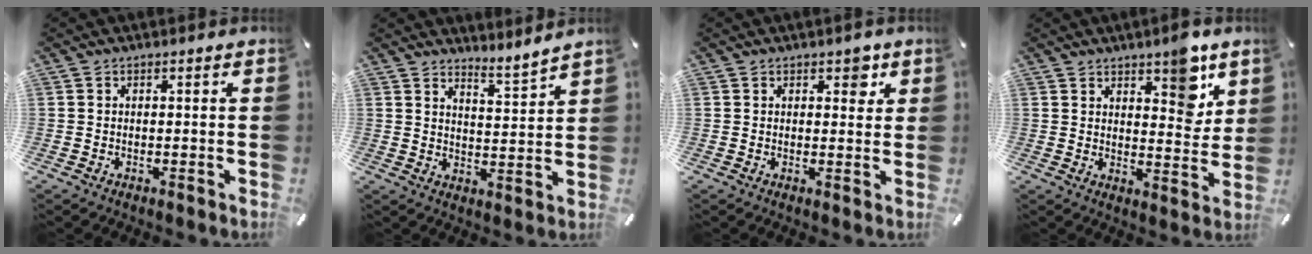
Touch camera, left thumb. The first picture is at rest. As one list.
[{"total": 5.0, "force": [4.9, 0.4, 1.0], "torque": [-0.014, -0.047, 0.081]}, {"total": 3.3, "force": [1.8, 2.0, 1.9], "torque": [-0.010, -0.005, 0.023]}, {"total": 9.5, "force": [6.2, 4.7, 5.5], "torque": [-0.037, -0.047, 0.098]}]